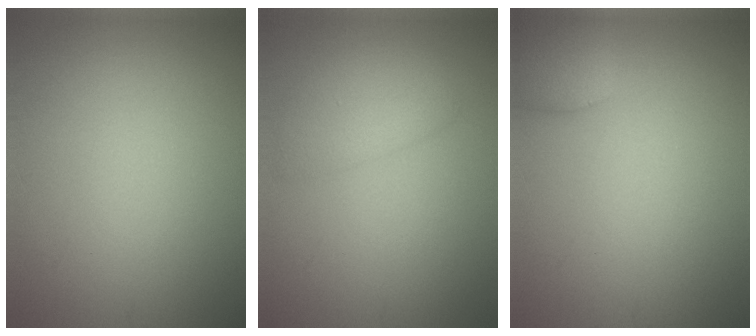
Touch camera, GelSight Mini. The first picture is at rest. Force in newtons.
{"total": 2.2, "press": 2.2, "slide": 0.1}
{"total": 2.7, "press": 2.7, "slide": 0.1}